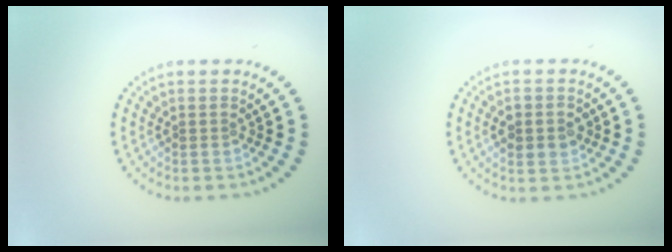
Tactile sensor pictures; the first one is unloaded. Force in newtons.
{"total": 2.7, "press": 2.7, "slide": 0.2}